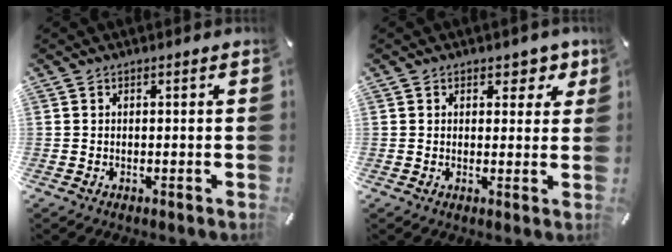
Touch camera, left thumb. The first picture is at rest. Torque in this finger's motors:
{"motor_torque": [0.21, -0.10, -0.03, 0.08, 0.03]}